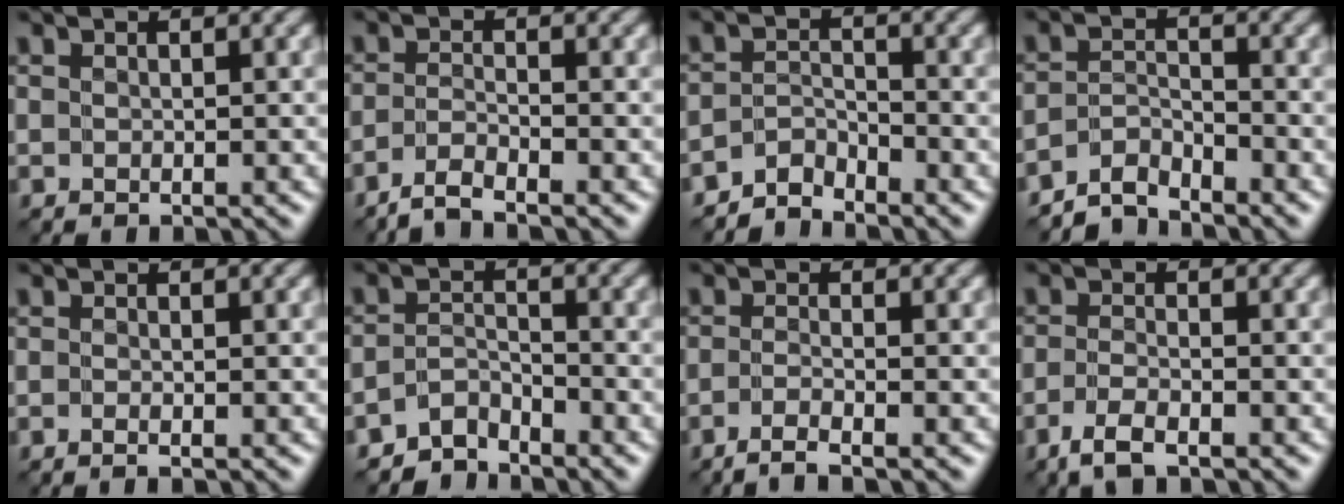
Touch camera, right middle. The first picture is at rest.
{"total": 2.3, "force": [-2.0, 0.2, 1.1], "torque": [-0.021, 0.000, -0.051]}
{"total": 2.6, "force": [-2.5, 0.7, 0.4], "torque": [-0.004, 0.008, -0.058]}
{"total": 3.2, "force": [-3.1, 0.6, 0.5], "torque": [-0.008, 0.006, -0.070]}
{"total": 0.5, "force": [-0.3, -0.1, 0.4], "torque": [-0.010, -0.001, -0.009]}
{"total": 3.0, "force": [-2.8, 0.9, 0.4], "torque": [-0.003, 0.007, -0.062]}
{"total": 2.1, "force": [-1.4, 0.3, 1.6], "torque": [-0.025, -0.003, -0.041]}
{"total": 2.5, "force": [-1.8, 0.6, 1.7], "torque": [-0.042, -0.003, -0.044]}